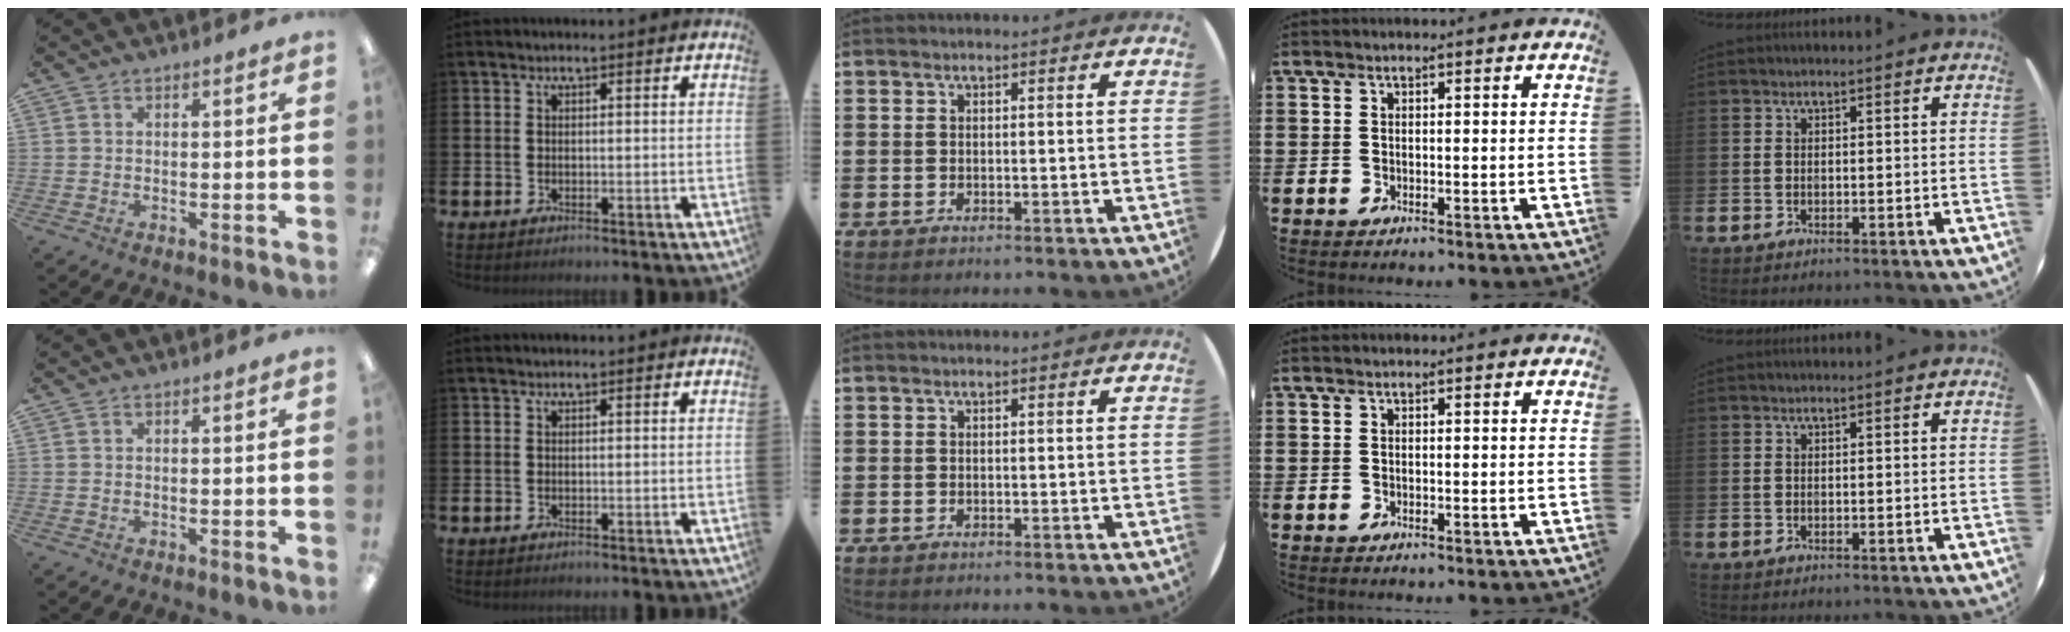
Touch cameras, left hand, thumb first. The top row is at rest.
{}